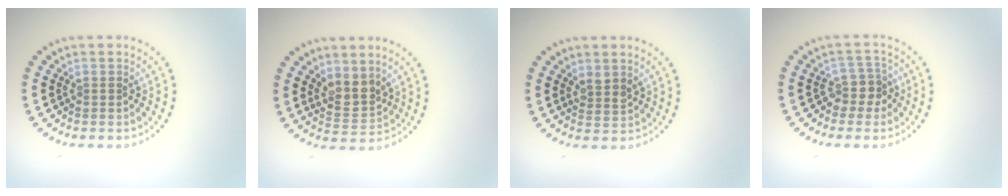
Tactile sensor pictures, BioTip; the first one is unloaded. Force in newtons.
{"total": 2.5, "press": 2.0, "slide": 1.5}
{"total": 1.5, "press": 1.2, "slide": 0.8}
{"total": 2.2, "press": 1.7, "slide": 1.4}